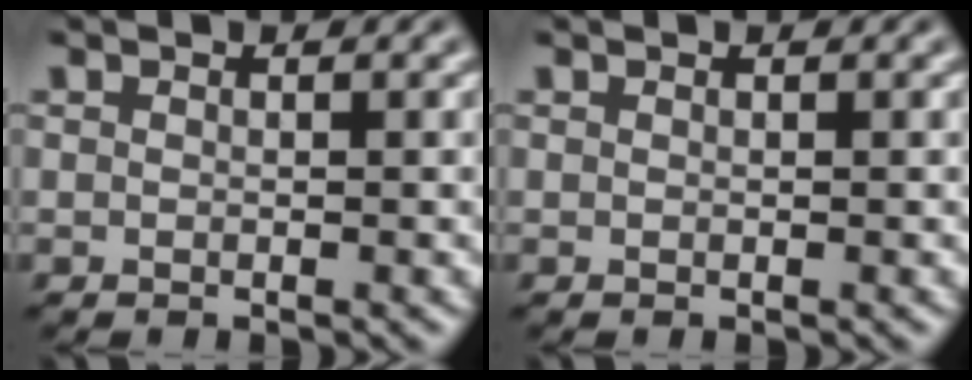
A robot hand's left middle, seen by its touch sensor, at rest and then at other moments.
{"total": 0.0}